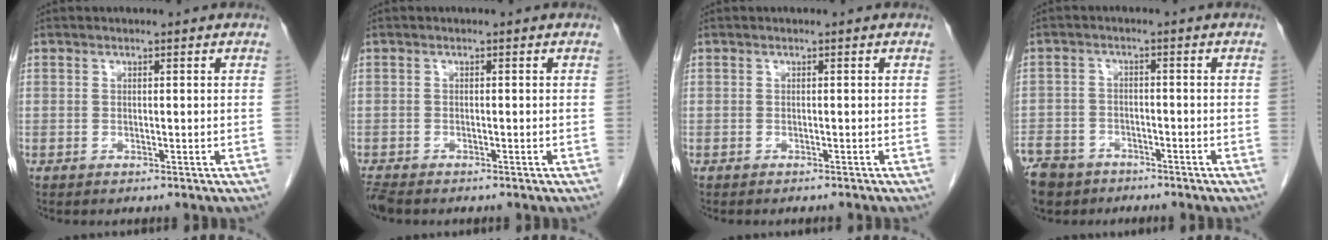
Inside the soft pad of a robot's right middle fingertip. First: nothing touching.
{"total": 2.6, "force": [-2.3, 0.6, 1.0], "torque": [-0.025, -0.010, -0.042]}
{"total": 1.5, "force": [-1.4, 0.0, 0.4], "torque": [-0.006, 0.000, -0.016]}
{"total": 10.2, "force": [-7.6, 6.1, 3.0], "torque": [-0.082, -0.007, -0.126]}